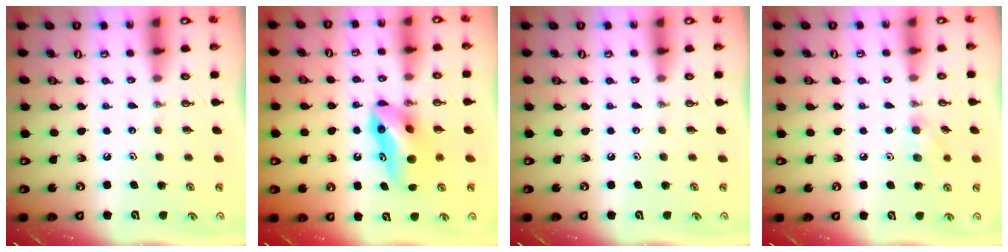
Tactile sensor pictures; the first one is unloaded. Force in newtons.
{"total": 9.3, "press": 8.4, "slide": 4.0}
{"total": 0.0}
{"total": 7.0, "press": 6.8, "slide": 1.5}